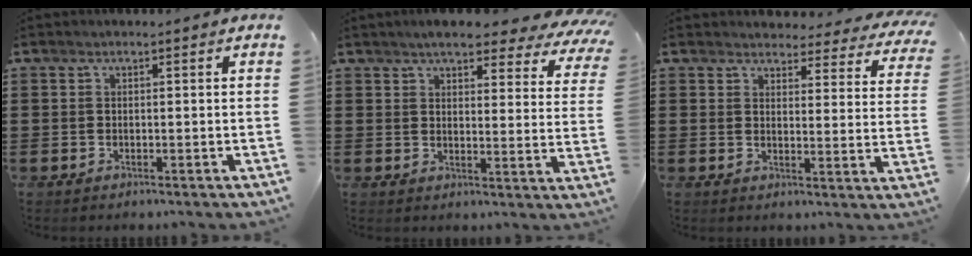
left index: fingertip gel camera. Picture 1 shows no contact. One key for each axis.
{"total": 5.8, "fx": 5.2, "fy": 1.0, "fz": 2.5, "tx": -0.053, "ty": -0.025, "tz": 0.088}
{"total": 3.7, "fx": 3.6, "fy": 0.7, "fz": 0.6, "tx": -0.022, "ty": -0.020, "tz": 0.061}